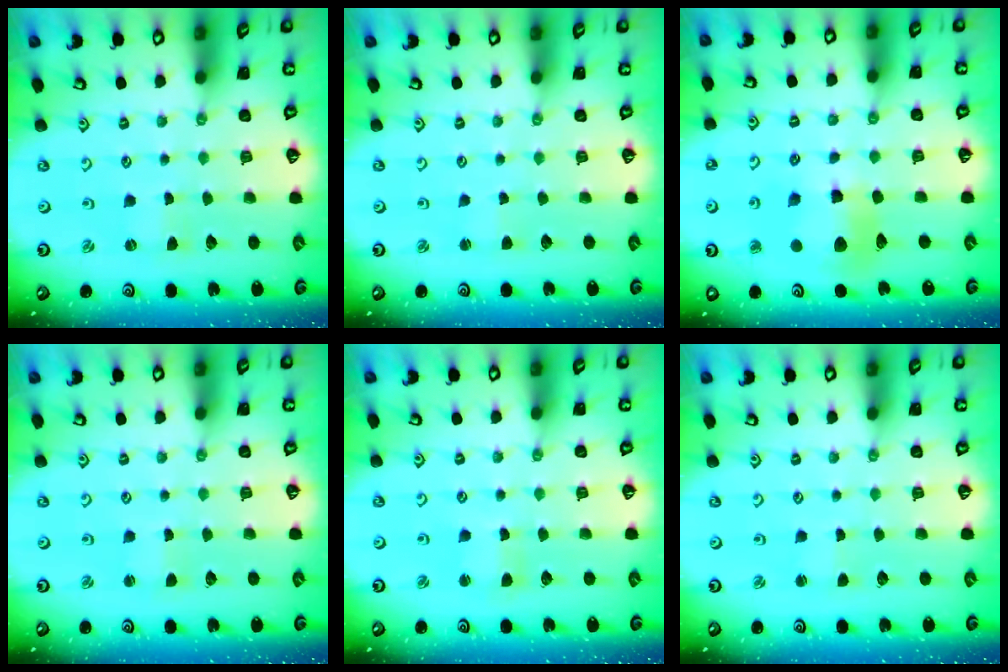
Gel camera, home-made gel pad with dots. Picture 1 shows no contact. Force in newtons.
{"total": 0.7, "press": 0.7, "slide": 0.1}
{"total": 11.8, "press": 11.7, "slide": 1.3}
{"total": 1.4, "press": 1.4, "slide": 0.0}
{"total": 2.1, "press": 2.1, "slide": 0.3}
{"total": 1.3, "press": 1.3, "slide": 0.2}